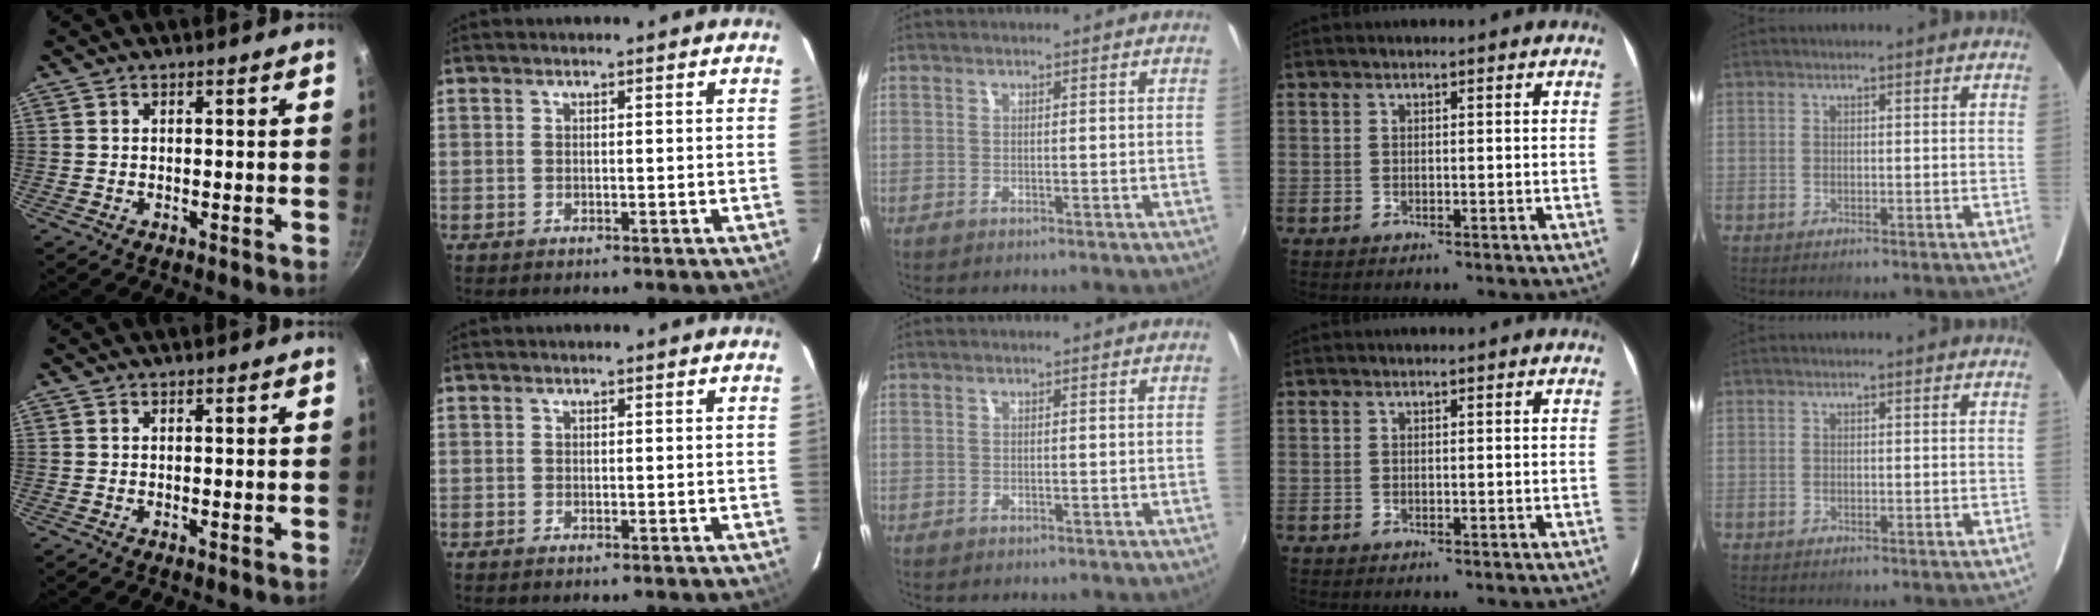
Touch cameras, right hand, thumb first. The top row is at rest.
{}